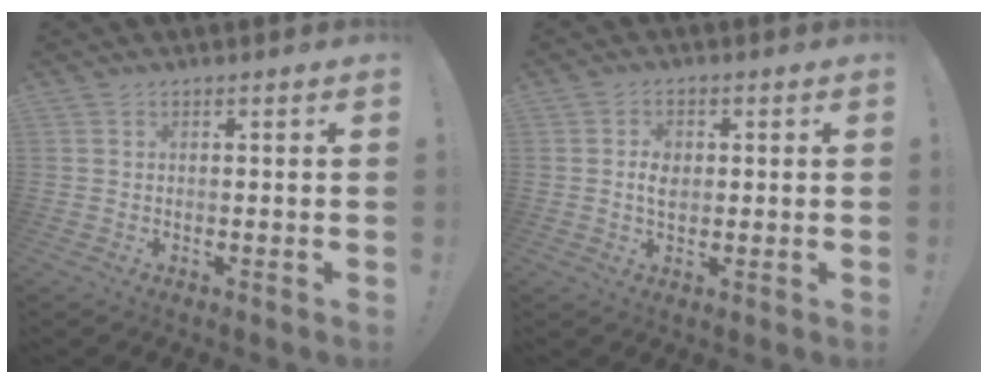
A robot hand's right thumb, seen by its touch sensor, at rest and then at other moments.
{"total": 4.2, "force": [0.1, 3.1, 2.8], "torque": [-0.029, -0.001, -0.003]}